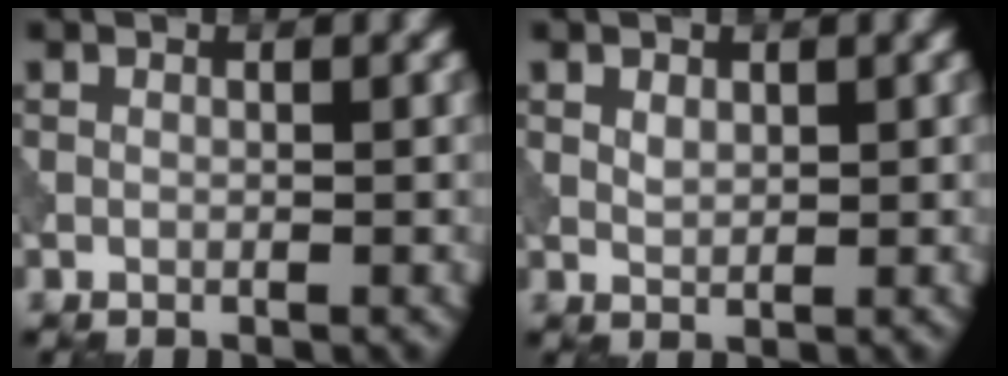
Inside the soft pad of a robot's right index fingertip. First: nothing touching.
{"total": 1.2, "force": [0.6, 0.7, 0.7], "torque": [-0.015, -0.002, 0.013]}